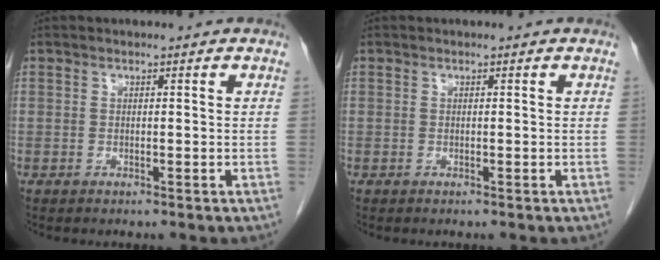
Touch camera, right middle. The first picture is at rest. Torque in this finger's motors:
{"motor_torque": [0.09, -0.04, -0.04, -0.01]}